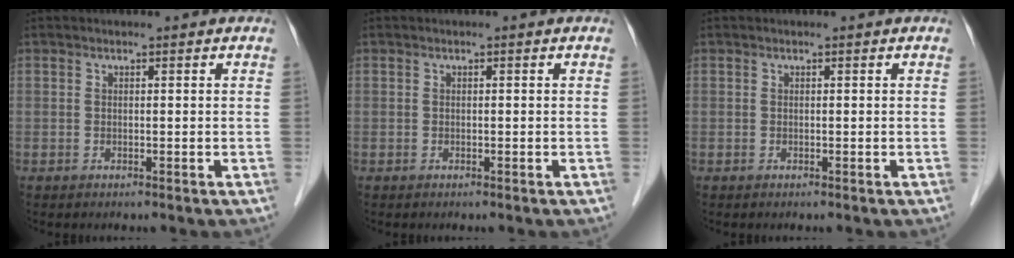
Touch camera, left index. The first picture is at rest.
{"total": 0.0}
{"total": 0.0}